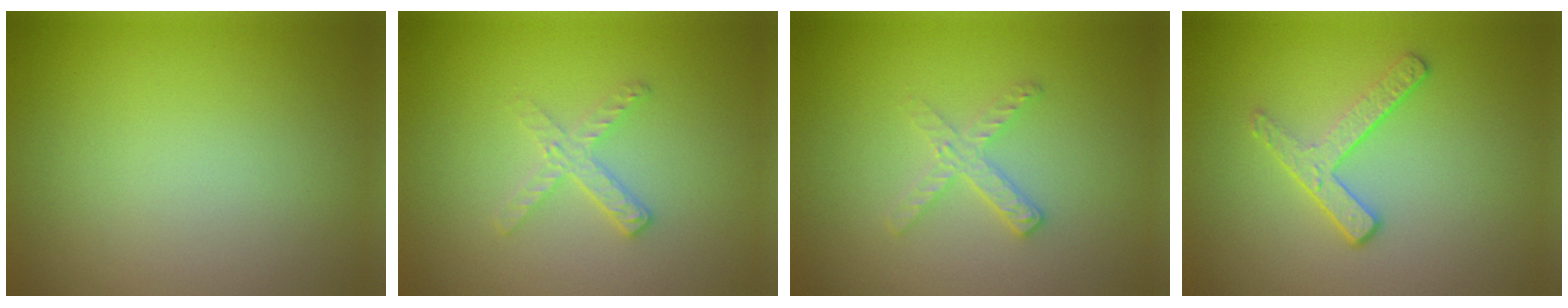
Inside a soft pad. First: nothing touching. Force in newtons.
{"total": 2.0, "press": 2.0, "slide": 0.2}
{"total": 2.0, "press": 2.0, "slide": 0.2}
{"total": 2.3, "press": 1.7, "slide": 1.6}